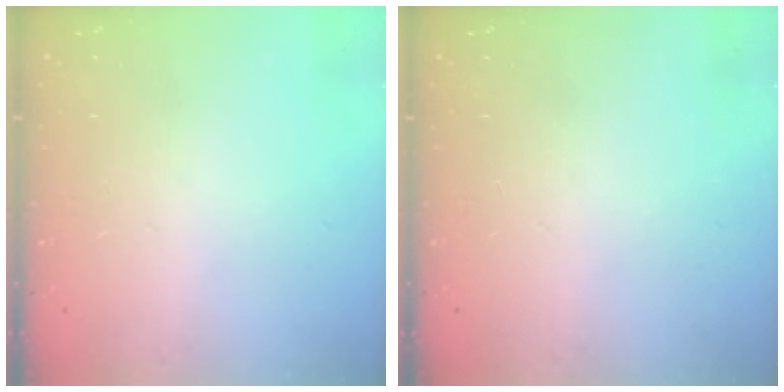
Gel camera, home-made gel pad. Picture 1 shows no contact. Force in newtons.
{"total": 0.0}